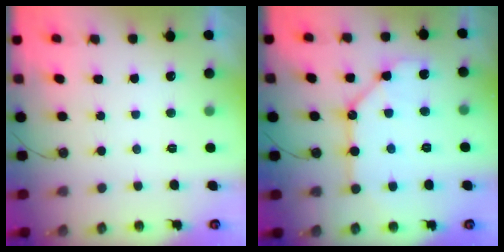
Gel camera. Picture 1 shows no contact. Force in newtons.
{"total": 12.1, "press": 12.1, "slide": 0.4}